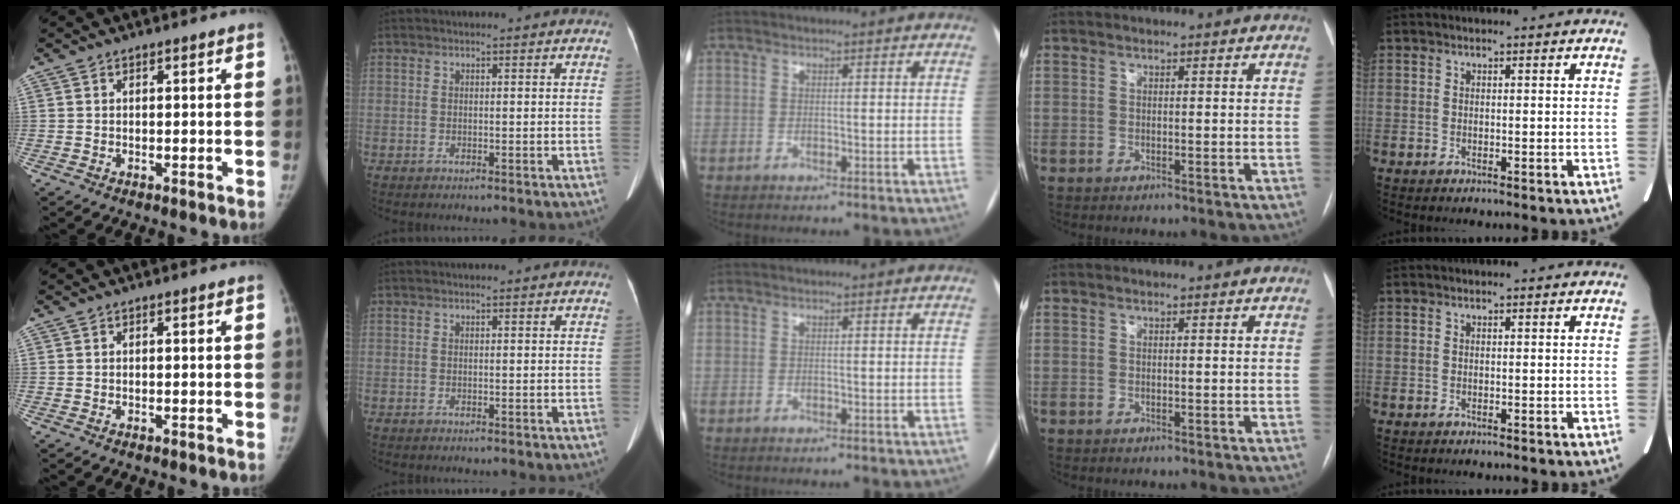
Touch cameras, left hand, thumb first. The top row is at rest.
{}